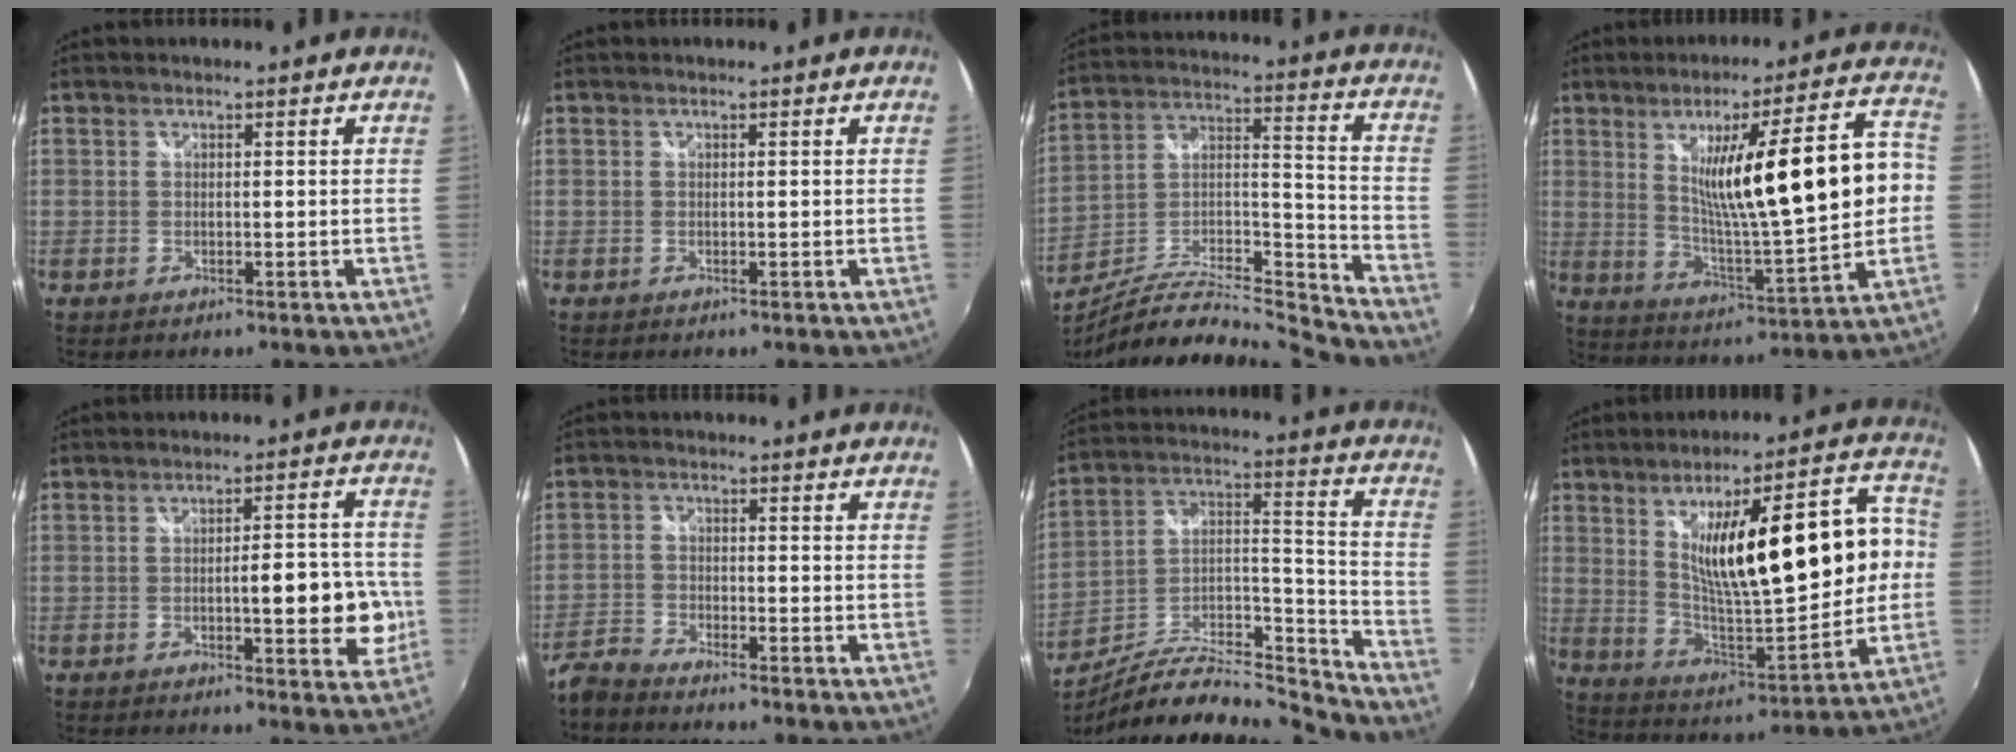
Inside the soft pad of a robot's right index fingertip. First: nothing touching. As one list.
[{"total": 0.0}, {"total": 16.3, "force": [-14.9, 0.3, 6.8], "torque": [-0.112, 0.006, -0.269]}, {"total": 20.8, "force": [1.4, 3.2, 20.5], "torque": [-0.304, 0.000, 0.041]}, {"total": 9.0, "force": [-1.8, 2.4, 8.5], "torque": [-0.127, -0.002, -0.015]}, {"total": 3.9, "force": [-3.8, 0.8, 0.7], "torque": [-0.023, -0.005, -0.087]}, {"total": 16.5, "force": [-14.8, 1.6, 7.2], "torque": [-0.124, 0.013, -0.268]}, {"total": 23.5, "force": [2.7, 7.1, 22.3], "torque": [-0.339, 0.010, 0.064]}]